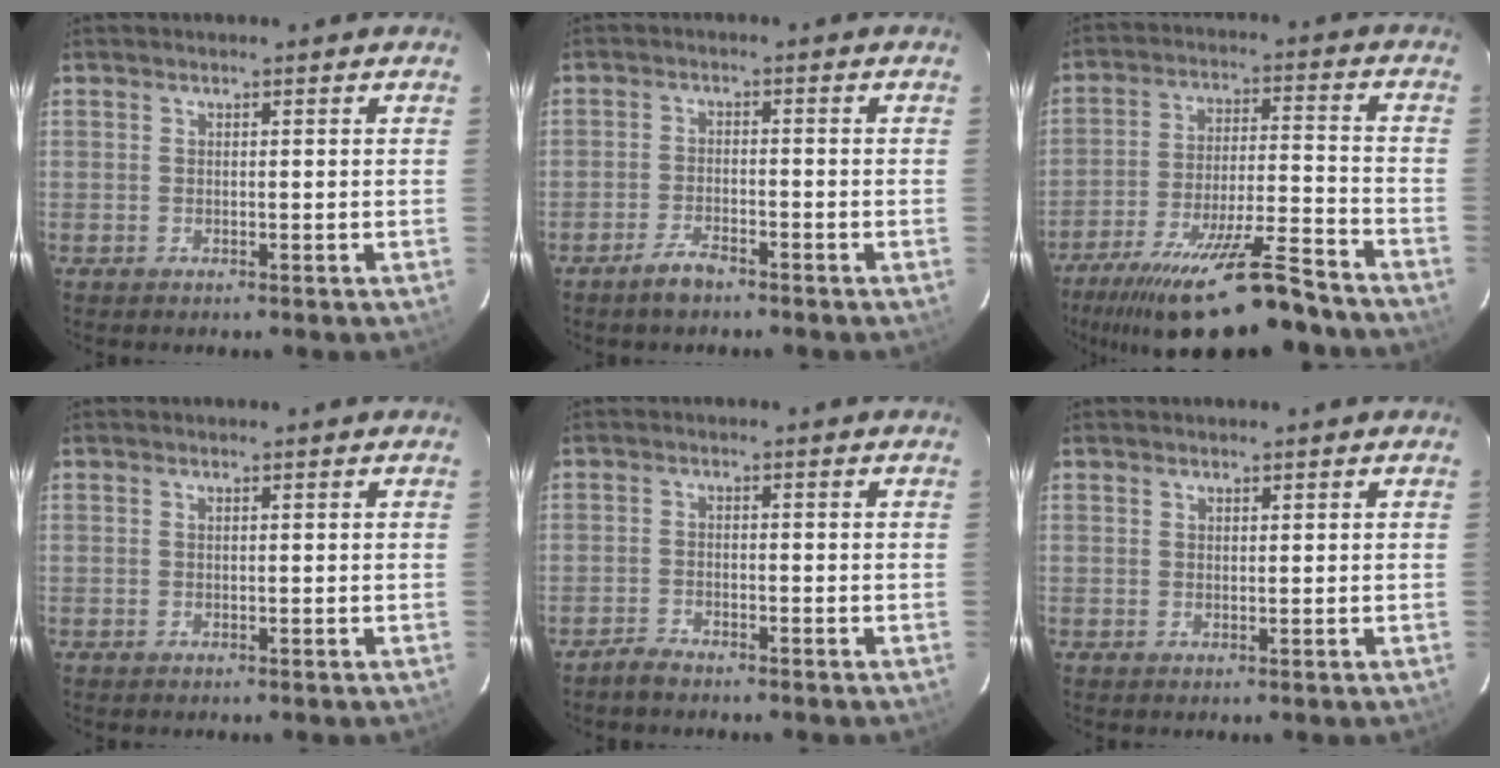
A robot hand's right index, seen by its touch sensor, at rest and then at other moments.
{"total": 3.8, "force": [-3.0, 1.1, 2.0], "torque": [-0.054, 0.000, -0.056]}
{"total": 21.8, "force": [-18.1, 3.4, 11.6], "torque": [-0.217, -0.034, -0.272]}
{"total": 0.0}
{"total": 2.3, "force": [-2.2, 0.5, 0.6], "torque": [-0.024, 0.001, -0.042]}
{"total": 0.8, "force": [0.6, 0.4, 0.2], "torque": [-0.004, 0.002, 0.012]}